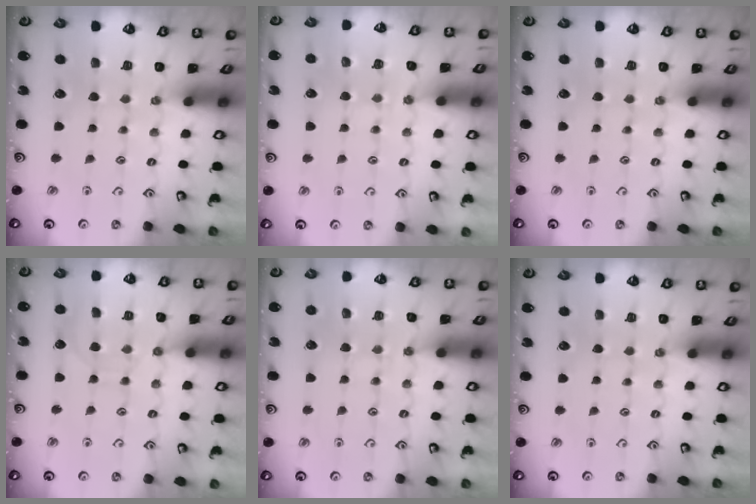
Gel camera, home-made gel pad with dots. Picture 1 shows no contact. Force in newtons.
{"total": 5.6, "press": 5.6, "slide": 0.6}
{"total": 0.0}
{"total": 5.6, "press": 5.5, "slide": 0.5}
{"total": 6.7, "press": 6.6, "slide": 0.8}
{"total": 0.0}